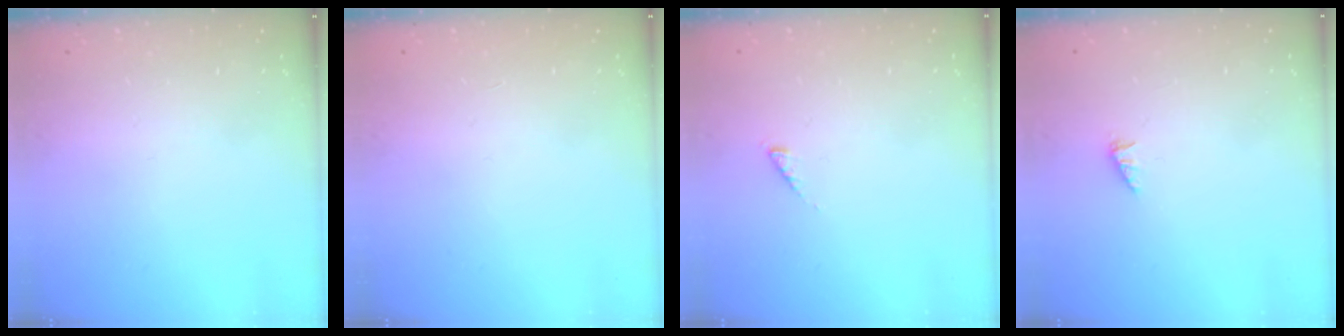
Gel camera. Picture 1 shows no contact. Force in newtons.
{"total": 0.0}
{"total": 1.1, "press": 1.0, "slide": 0.3}
{"total": 0.7, "press": 0.6, "slide": 0.2}